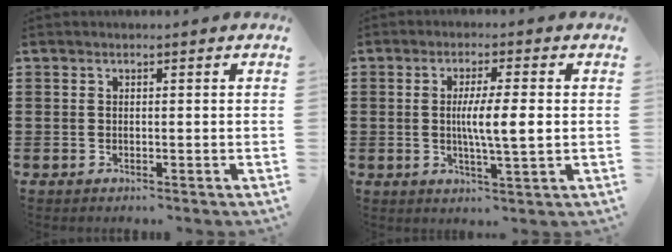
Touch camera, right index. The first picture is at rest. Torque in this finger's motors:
{"motor_torque": [1.51, -0.29, 0.68, 0.14]}